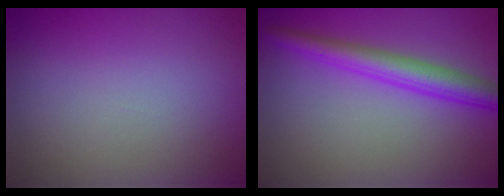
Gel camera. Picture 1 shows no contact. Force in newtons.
{"total": 3.9, "press": 3.9, "slide": 0.1}